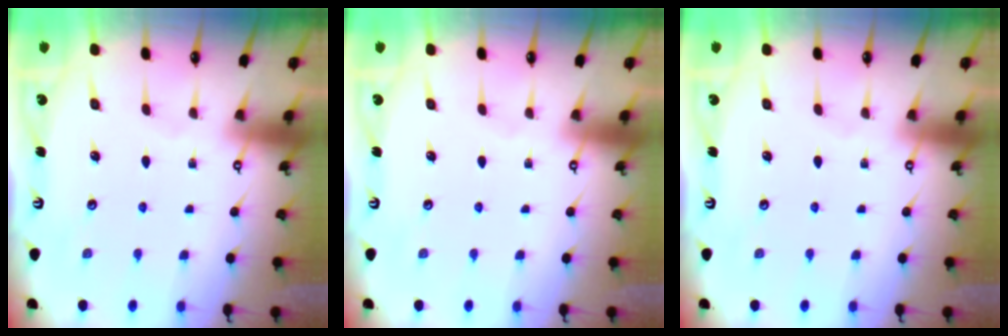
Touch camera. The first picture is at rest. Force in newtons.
{"total": 0.0}
{"total": 0.0}